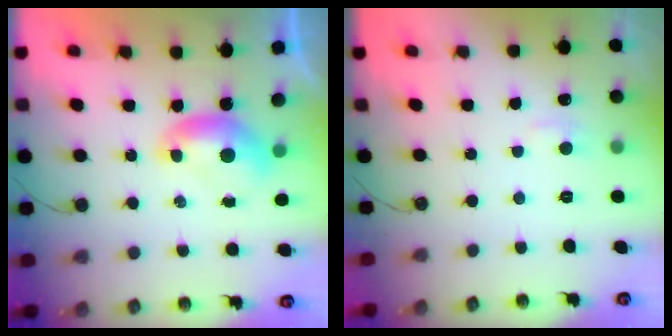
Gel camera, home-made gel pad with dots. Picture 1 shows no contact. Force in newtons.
{"total": 1.9, "press": 1.7, "slide": 0.7}